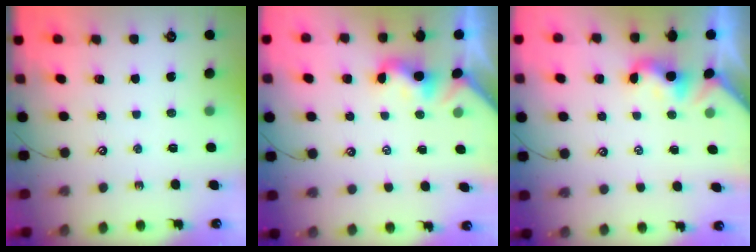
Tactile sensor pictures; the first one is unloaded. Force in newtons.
{"total": 1.8, "press": 1.8, "slide": 0.5}
{"total": 2.0, "press": 2.0, "slide": 0.6}